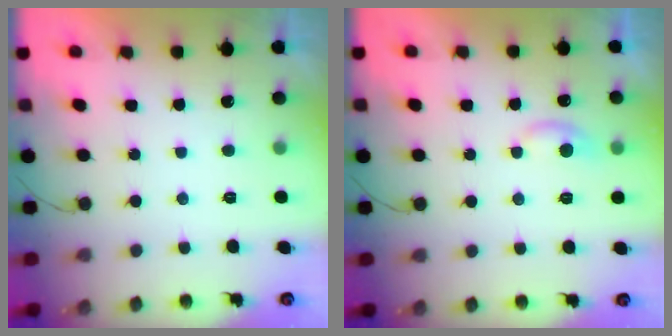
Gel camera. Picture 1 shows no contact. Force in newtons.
{"total": 5.2, "press": 5.2, "slide": 0.7}